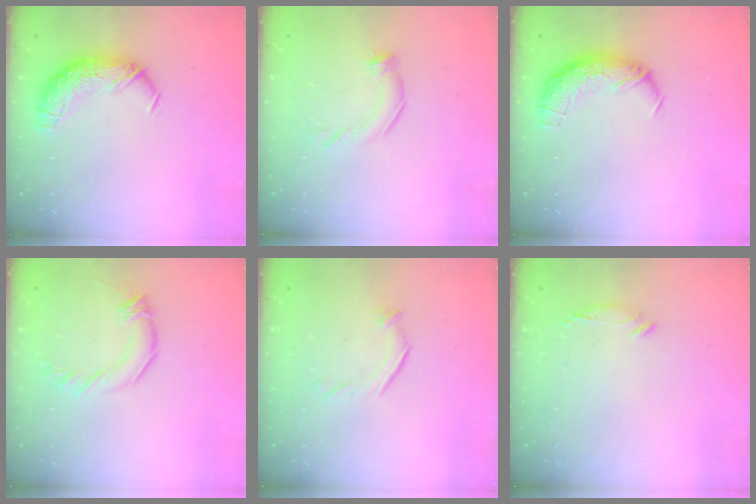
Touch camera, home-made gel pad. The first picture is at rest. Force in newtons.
{"total": 4.0, "press": 3.9, "slide": 0.7}
{"total": 2.4, "press": 1.0, "slide": 2.2}
{"total": 1.9, "press": 1.9, "slide": 0.4}
{"total": 5.5, "press": 5.3, "slide": 1.4}
{"total": 6.5, "press": 6.4, "slide": 1.1}